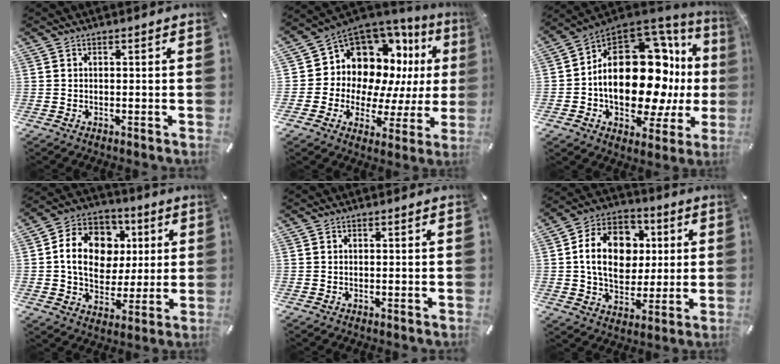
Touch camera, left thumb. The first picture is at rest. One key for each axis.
{"total": 11.9, "fx": 6.7, "fy": 9.0, "fz": 4.2, "tx": -0.065, "ty": -0.097, "tz": 0.130}
{"total": 25.8, "fx": 0.8, "fy": 15.0, "fz": 21.0, "tx": -0.354, "ty": -0.035, "tz": 0.018}
{"total": 14.8, "fx": 1.9, "fy": 12.3, "fz": 7.9, "tx": -0.144, "ty": 0.013, "tz": 0.040}
{"total": 0.0}
{"total": 15.8, "fx": 1.7, "fy": 12.5, "fz": 9.5, "tx": -0.173, "ty": 0.014, "tz": 0.032}